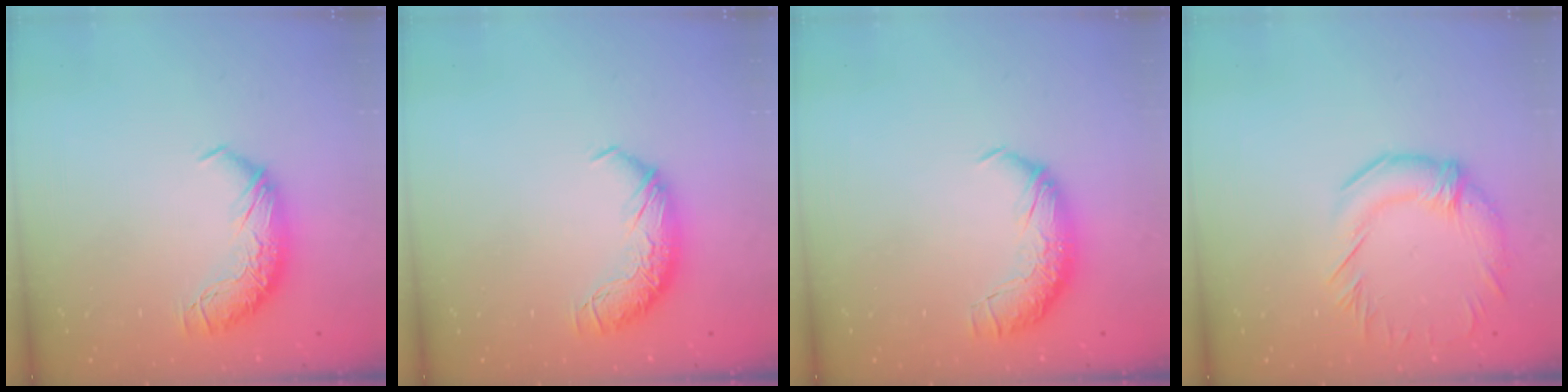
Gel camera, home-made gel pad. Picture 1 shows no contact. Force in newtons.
{"total": 0.0}
{"total": 2.4, "press": 1.1, "slide": 2.2}
{"total": 1.1, "press": 0.6, "slide": 1.0}